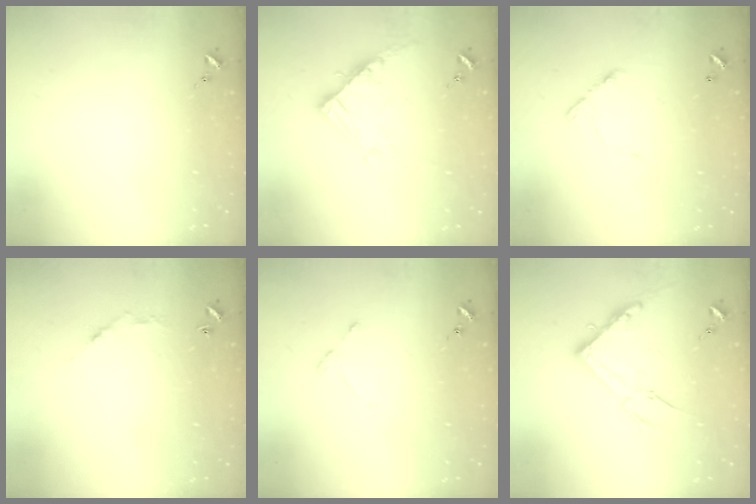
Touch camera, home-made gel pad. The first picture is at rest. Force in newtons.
{"total": 12.3, "press": 12.2, "slide": 1.3}
{"total": 7.3, "press": 7.3, "slide": 0.6}
{"total": 4.1, "press": 4.1, "slide": 0.3}
{"total": 2.7, "press": 2.6, "slide": 0.5}
{"total": 16.1, "press": 16.1, "slide": 0.6}